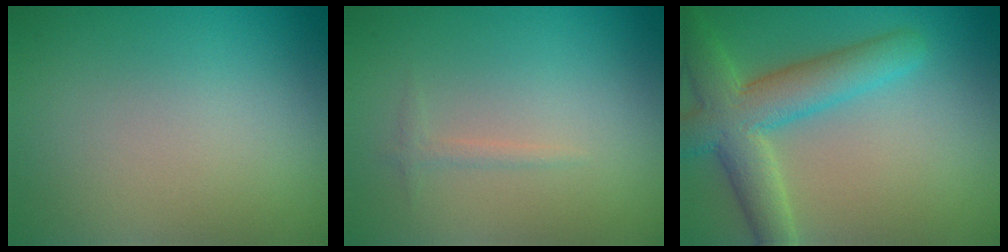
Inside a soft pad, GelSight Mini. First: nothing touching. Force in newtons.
{"total": 0.8, "press": 0.8, "slide": 0.0}
{"total": 6.7, "press": 6.7, "slide": 0.5}